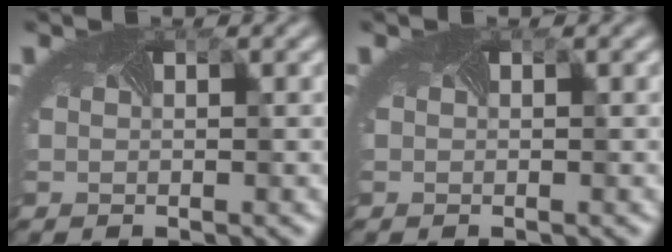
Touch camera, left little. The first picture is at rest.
{"total": 0.0}